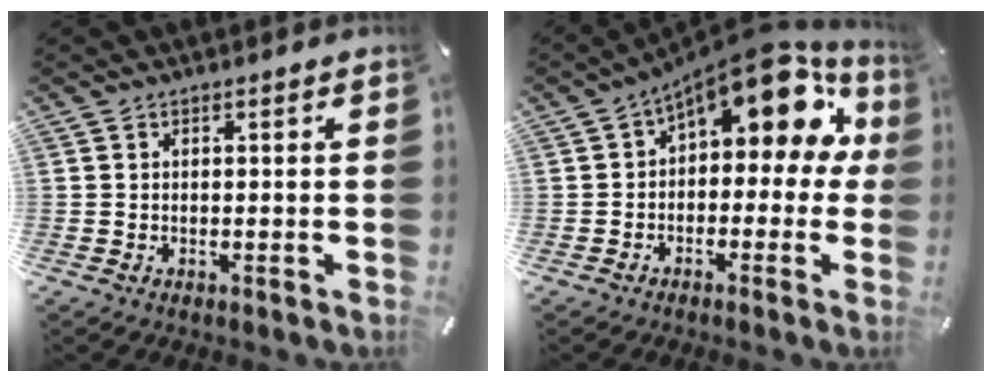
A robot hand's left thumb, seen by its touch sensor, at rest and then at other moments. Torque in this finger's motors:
{"motor_torque": [1.78, 3.22, 2.37, -0.39, 0.16]}